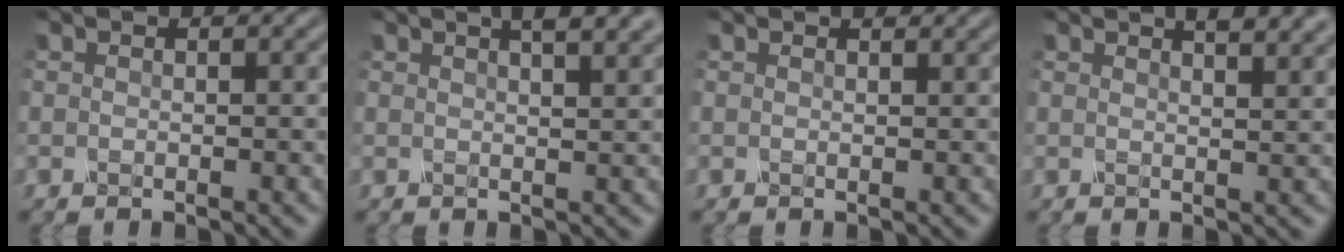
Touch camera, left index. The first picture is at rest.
{"total": 5.4, "force": [3.3, 2.2, 3.7], "torque": [-0.018, 0.030, 0.011]}
{"total": 0.7, "force": [0.7, 0.1, 0.3], "torque": [-0.010, -0.001, 0.008]}
{"total": 4.5, "force": [3.1, 1.7, 2.7], "torque": [-0.011, 0.023, 0.013]}